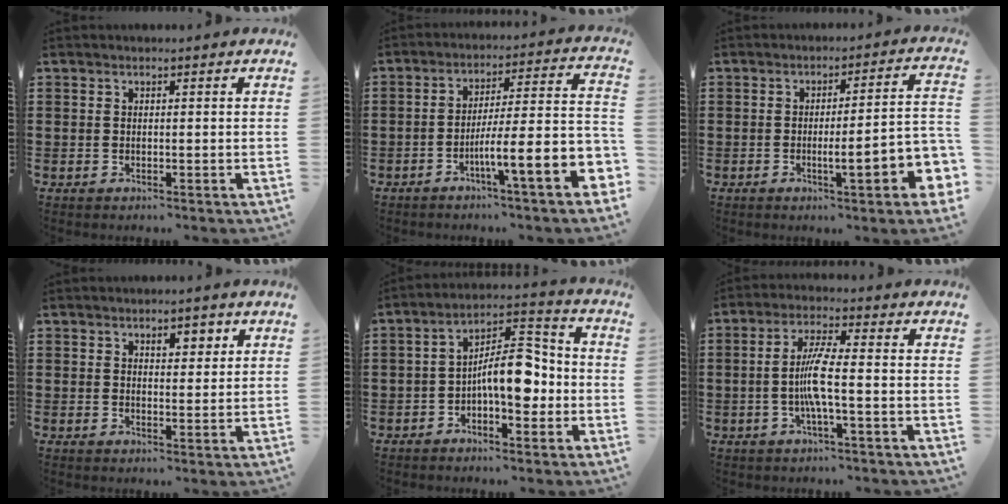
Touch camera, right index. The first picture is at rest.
{"total": 9.5, "force": [-3.8, 0.6, 8.7], "torque": [-0.143, -0.032, -0.075]}
{"total": 8.0, "force": [-2.8, 0.9, 7.4], "torque": [-0.107, -0.023, -0.053]}
{"total": 3.0, "force": [1.7, 1.5, 2.0], "torque": [-0.028, 0.003, 0.024]}
{"total": 9.7, "force": [-1.7, 4.2, 8.6], "torque": [-0.130, 0.006, -0.034]}
{"total": 6.0, "force": [-1.1, 0.5, 5.9], "torque": [-0.120, -0.006, -0.029]}